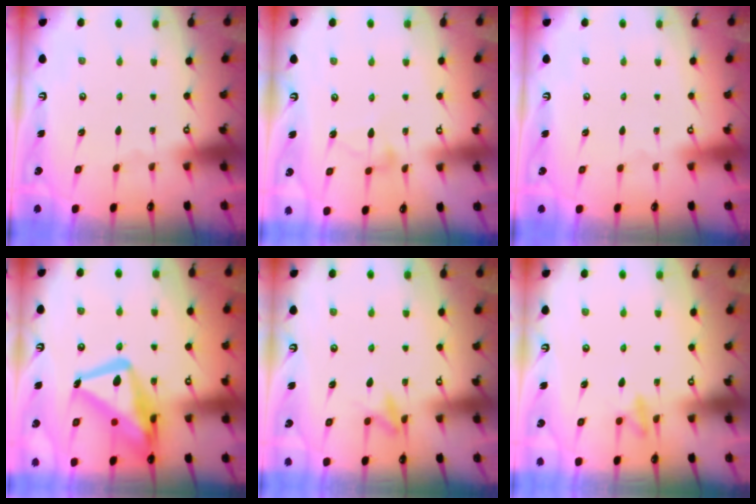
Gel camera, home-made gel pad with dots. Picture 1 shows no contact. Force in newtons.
{"total": 4.5, "press": 4.5, "slide": 0.3}
{"total": 3.9, "press": 3.9, "slide": 0.1}
{"total": 18.5, "press": 18.4, "slide": 1.8}
{"total": 5.7, "press": 5.6, "slide": 0.7}
{"total": 9.0, "press": 8.9, "slide": 1.3}